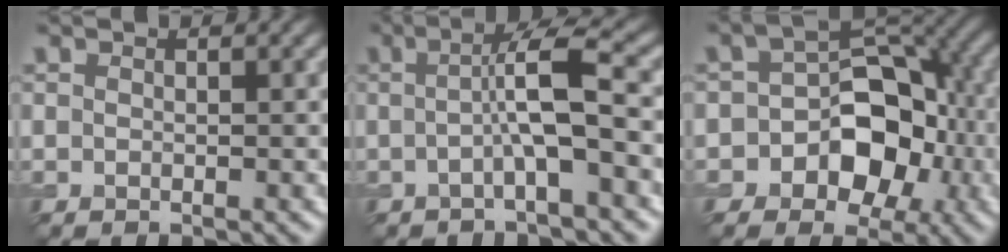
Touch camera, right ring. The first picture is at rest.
{"total": 5.1, "force": [-0.4, 0.7, 5.0], "torque": [-0.081, 0.014, -0.017]}
{"total": 8.2, "force": [-2.4, 5.7, 5.4], "torque": [-0.059, 0.004, -0.042]}